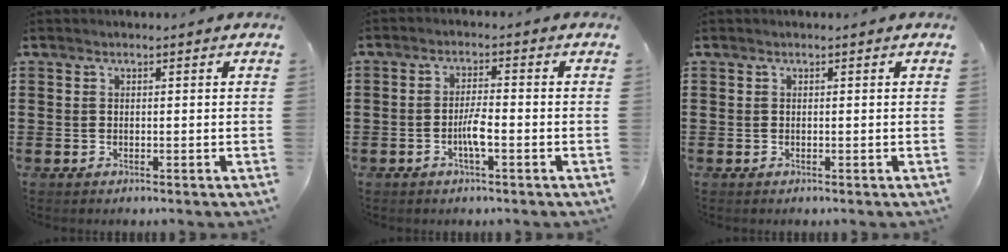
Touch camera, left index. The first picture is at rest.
{"total": 3.9, "force": [-1.3, 0.6, 3.6], "torque": [-0.076, -0.003, -0.029]}
{"total": 0.0}